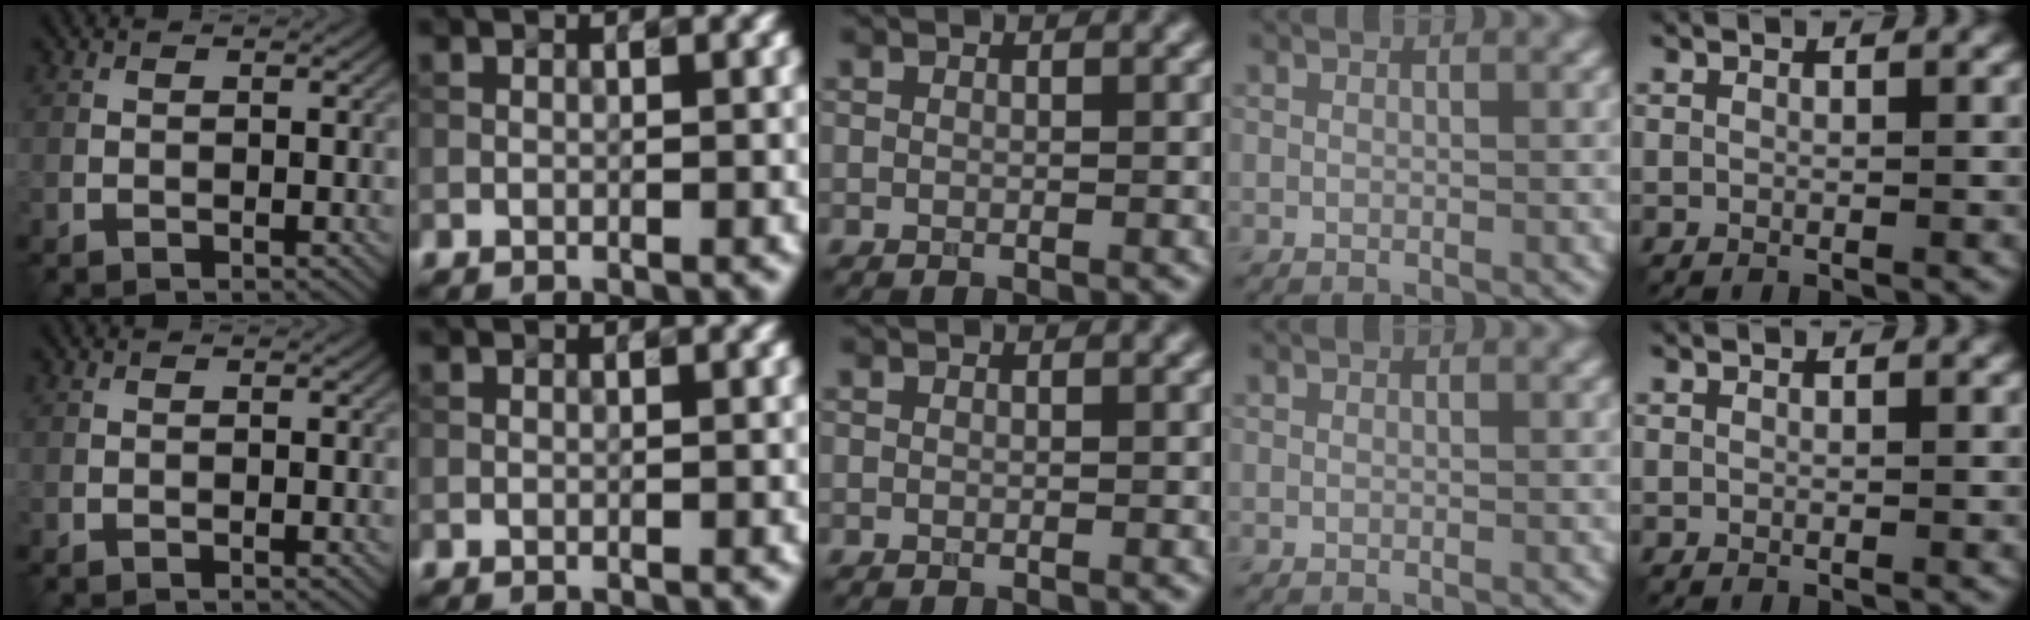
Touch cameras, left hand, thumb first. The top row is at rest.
{}